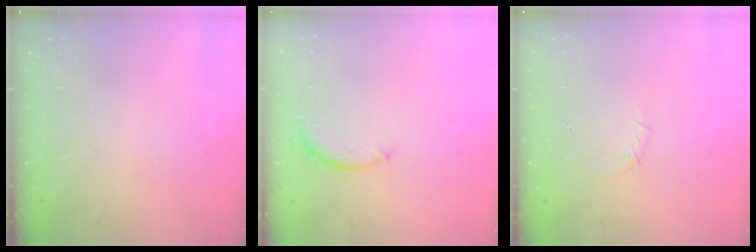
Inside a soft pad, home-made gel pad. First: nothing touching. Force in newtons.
{"total": 7.8, "press": 7.8, "slide": 0.5}
{"total": 5.0, "press": 4.8, "slide": 1.4}